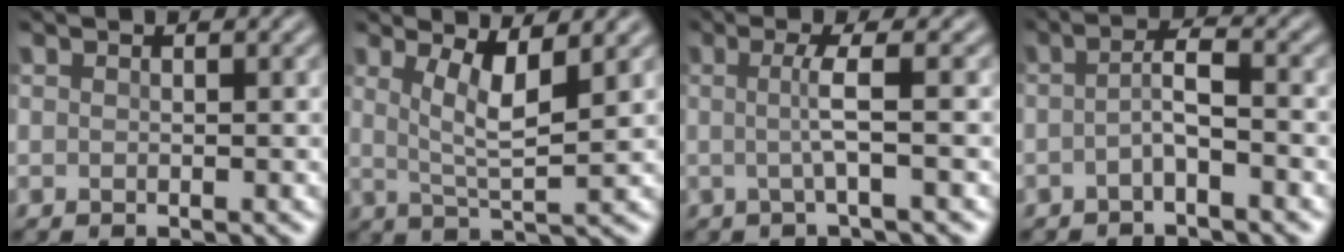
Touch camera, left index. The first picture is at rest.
{"total": 4.3, "force": [1.3, 1.0, 4.0], "torque": [-0.077, -0.010, 0.025]}
{"total": 2.7, "force": [-0.4, 0.4, 2.7], "torque": [-0.055, -0.002, -0.014]}
{"total": 2.3, "force": [-1.1, 0.4, 2.0], "torque": [-0.040, 0.006, -0.029]}